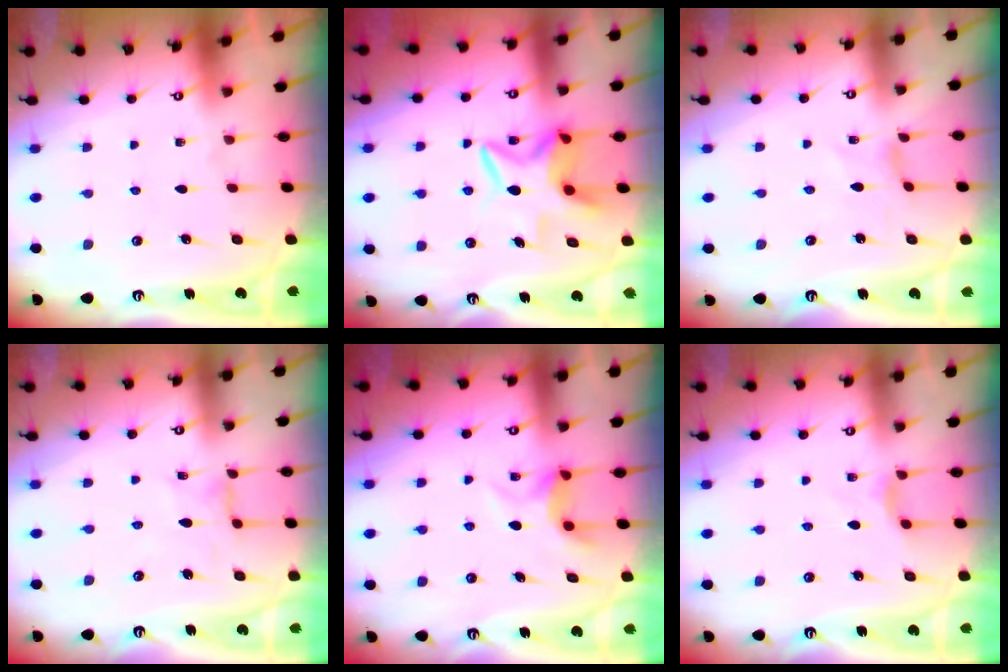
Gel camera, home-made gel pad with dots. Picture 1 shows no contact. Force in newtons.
{"total": 8.0, "press": 7.8, "slide": 1.7}
{"total": 0.0}
{"total": 1.0, "press": 1.0, "slide": 0.3}
{"total": 6.0, "press": 6.0, "slide": 0.1}
{"total": 3.0, "press": 3.0, "slide": 0.5}